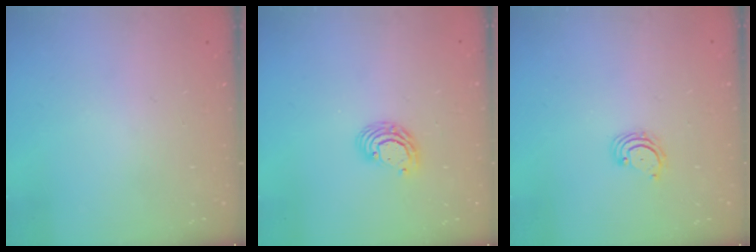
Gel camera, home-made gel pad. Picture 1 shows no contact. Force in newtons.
{"total": 6.7, "press": 6.7, "slide": 0.6}
{"total": 3.1, "press": 3.1, "slide": 0.3}